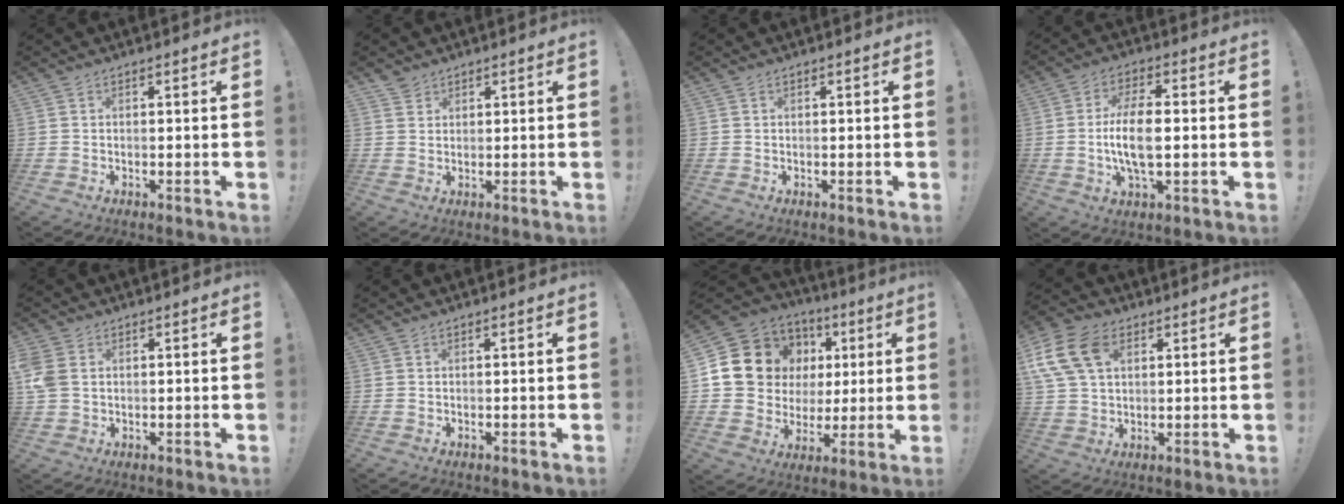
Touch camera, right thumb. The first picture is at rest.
{"total": 2.5, "force": [2.0, 1.5, 0.2], "torque": [-0.001, -0.011, 0.037]}
{"total": 0.0}
{"total": 10.9, "force": [-0.8, 4.1, 10.1], "torque": [-0.205, 0.001, -0.018]}
{"total": 6.3, "force": [1.5, 4.6, 4.1], "torque": [-0.090, -0.001, 0.029]}
{"total": 0.0}
{"total": 13.8, "force": [4.7, 12.1, 4.8], "torque": [-0.072, -0.026, 0.113]}
{"total": 14.4, "force": [5.3, 10.0, 9.0], "torque": [-0.191, -0.012, 0.104]}